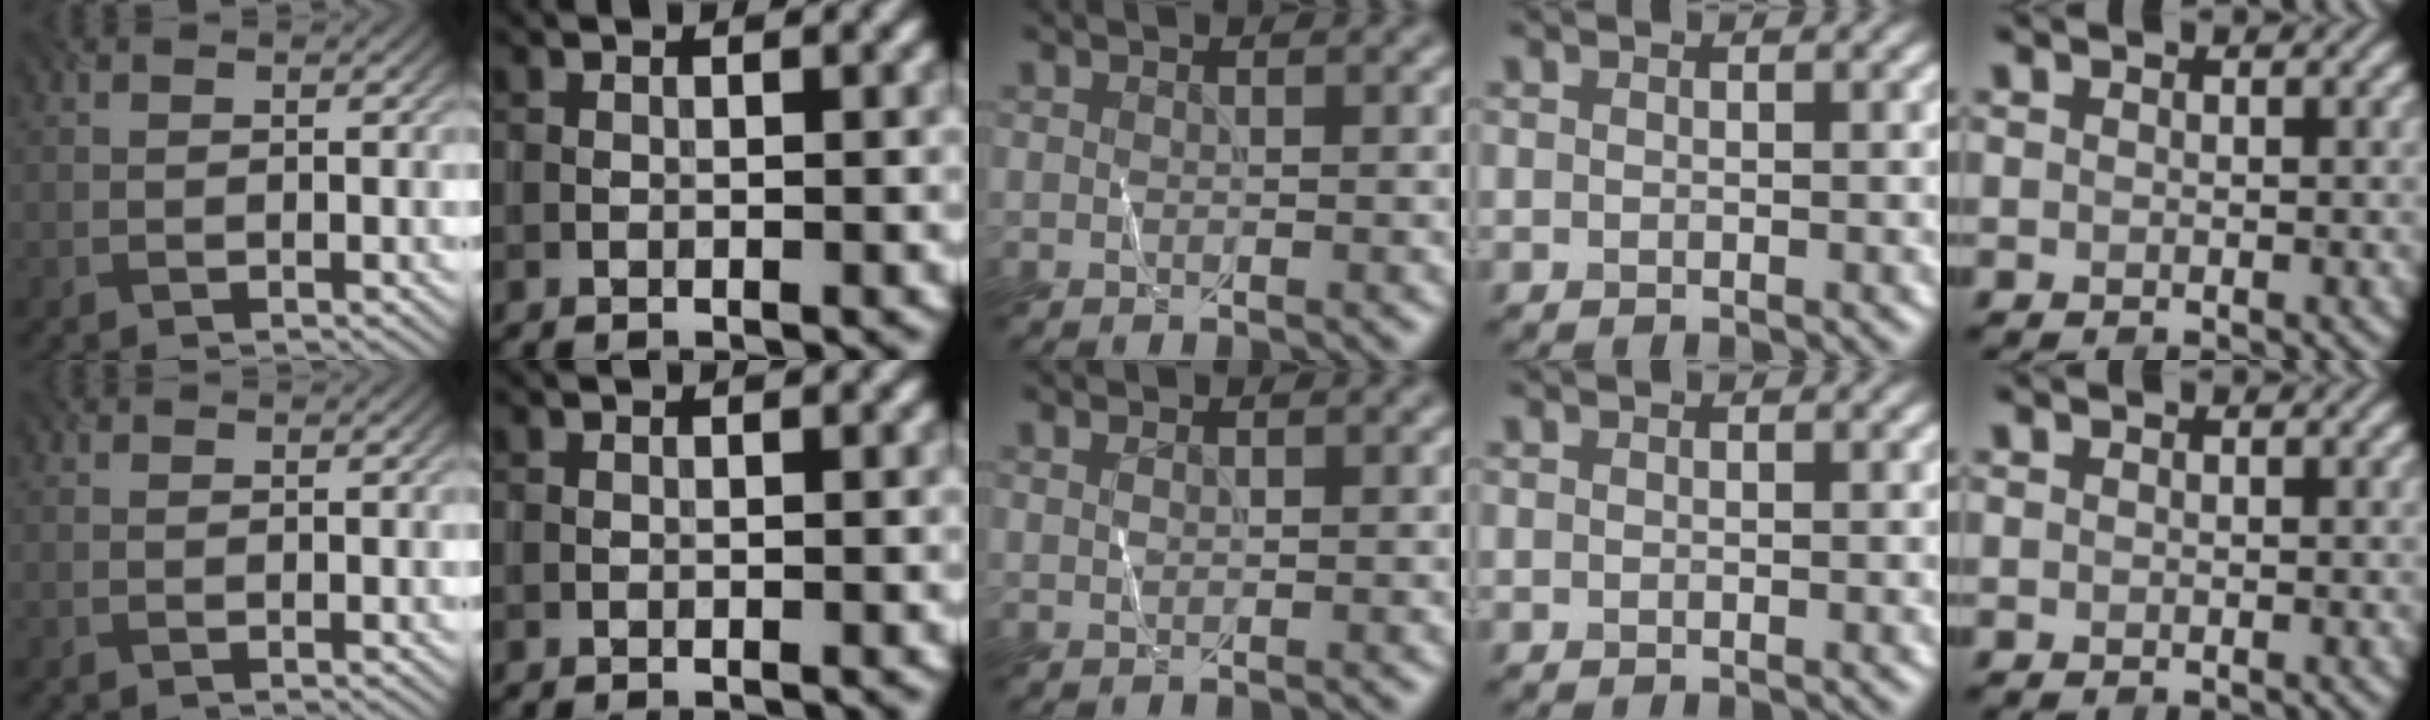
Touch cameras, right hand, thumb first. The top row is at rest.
{"thumb": {"total": 0.8, "force": [0.4, -0.4, -0.6], "torque": [0.008, -0.001, 0.005]}, "middle": {"total": 0.8, "force": [0.7, 0.2, 0.2], "torque": [-0.006, 0.003, 0.009]}}